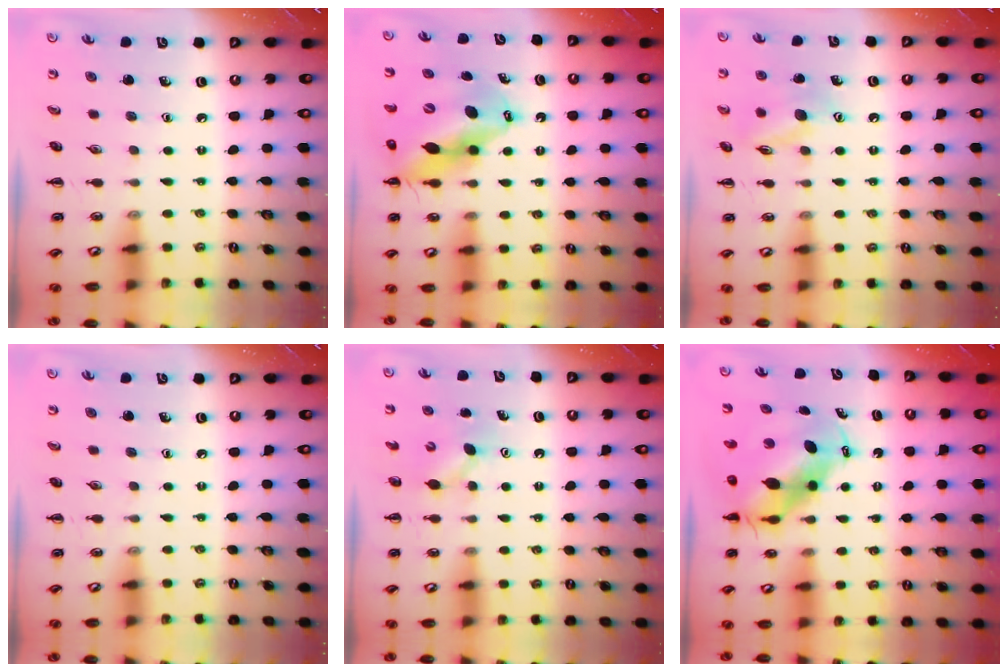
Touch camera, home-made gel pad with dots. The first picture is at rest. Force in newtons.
{"total": 15.3, "press": 14.7, "slide": 4.3}
{"total": 11.2, "press": 11.1, "slide": 0.9}
{"total": 0.0}
{"total": 4.4, "press": 4.2, "slide": 1.2}
{"total": 8.6, "press": 8.3, "slide": 2.2}